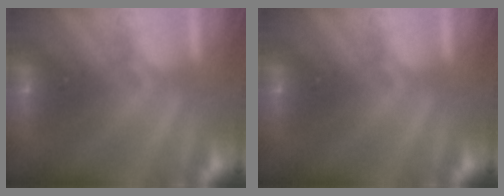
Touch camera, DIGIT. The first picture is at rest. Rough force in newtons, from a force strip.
{"total": 0.0}